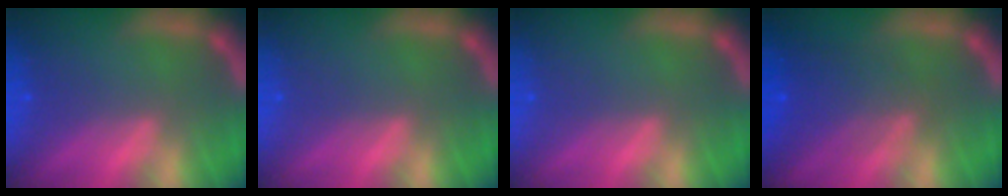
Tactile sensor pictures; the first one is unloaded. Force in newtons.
{"total": 0.0}
{"total": 0.0}
{"total": 5.1}